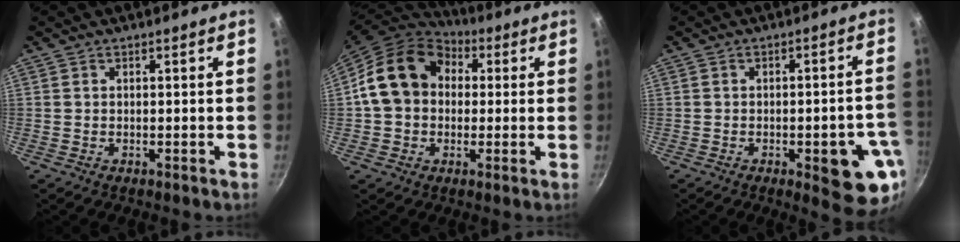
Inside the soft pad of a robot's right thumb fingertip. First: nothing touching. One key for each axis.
{"total": 15.9, "fx": 2.4, "fy": 12.7, "fz": 9.2, "tx": -0.137, "ty": 0.032, "tz": 0.028}
{"total": 11.7, "fx": -3.8, "fy": 3.9, "fz": 10.4, "tx": -0.094, "ty": 0.017, "tz": -0.043}